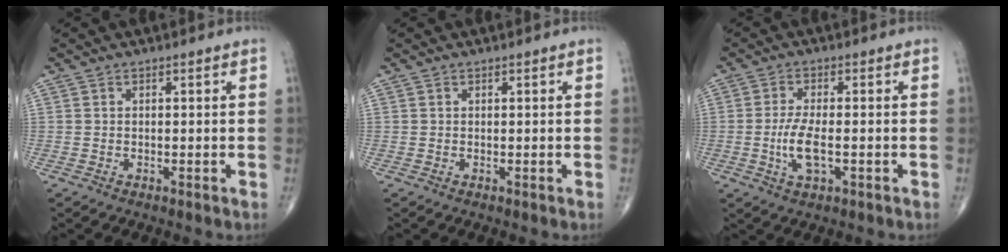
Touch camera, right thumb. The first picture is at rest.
{"total": 0.0}
{"total": 6.2, "force": [-1.3, 2.3, 5.7], "torque": [-0.122, -0.001, -0.023]}